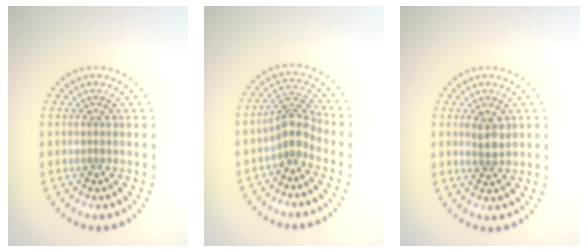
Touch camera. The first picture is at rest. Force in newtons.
{"total": 2.8, "press": 2.1, "slide": 1.8}
{"total": 2.0, "press": 1.9, "slide": 0.7}